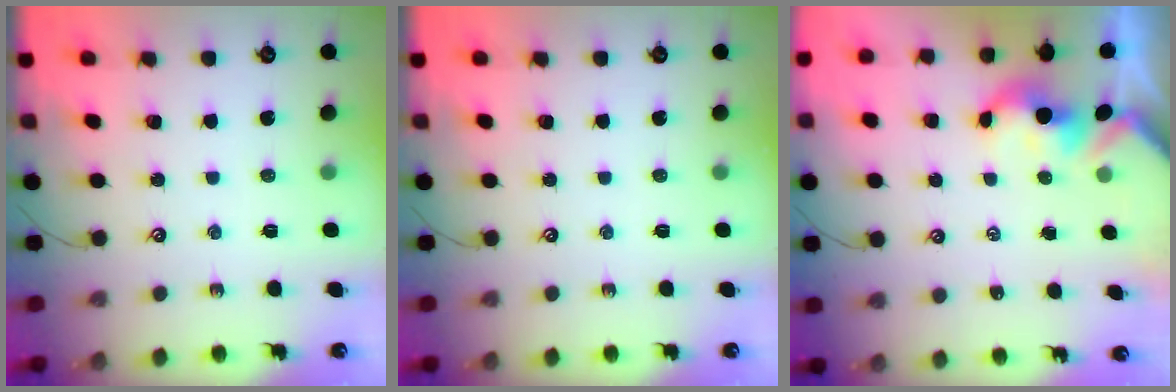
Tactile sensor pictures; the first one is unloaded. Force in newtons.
{"total": 0.0}
{"total": 1.6, "press": 1.6, "slide": 0.2}